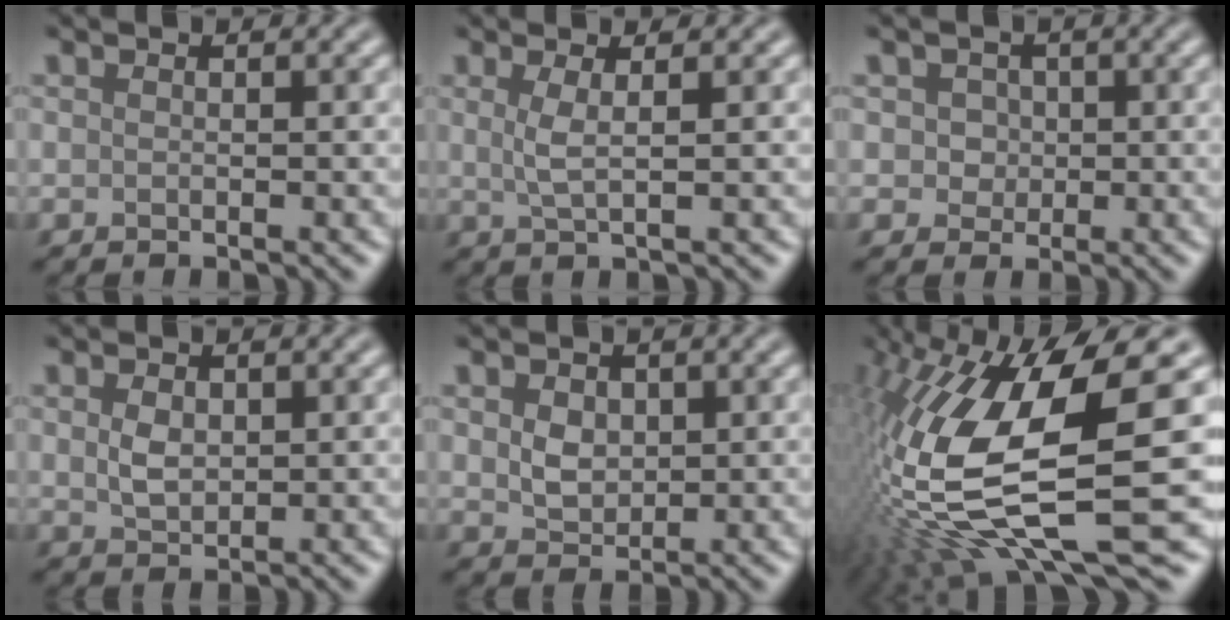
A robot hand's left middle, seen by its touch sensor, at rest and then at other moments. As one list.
[{"total": 2.1, "force": [0.5, 0.6, 1.9], "torque": [-0.037, -0.003, 0.008]}, {"total": 2.5, "force": [0.8, 2.1, 1.1], "torque": [-0.014, 0.011, 0.010]}, {"total": 2.0, "force": [0.5, 1.3, 1.4], "torque": [-0.032, -0.001, 0.013]}, {"total": 2.2, "force": [0.7, 1.7, 1.3], "torque": [-0.028, -0.002, 0.014]}, {"total": 16.0, "force": [-2.2, 5.2, 14.9], "torque": [-0.314, -0.007, -0.034]}]